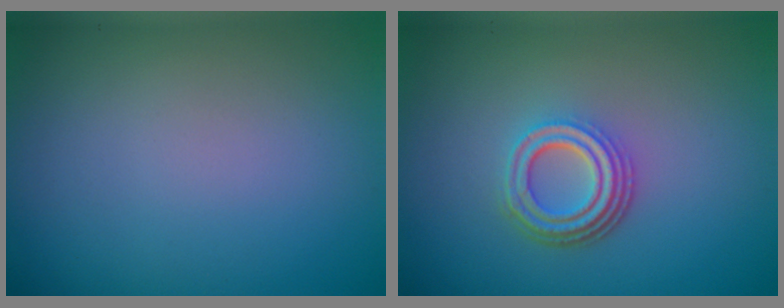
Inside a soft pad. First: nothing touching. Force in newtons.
{"total": 4.2, "press": 3.1, "slide": 2.7}